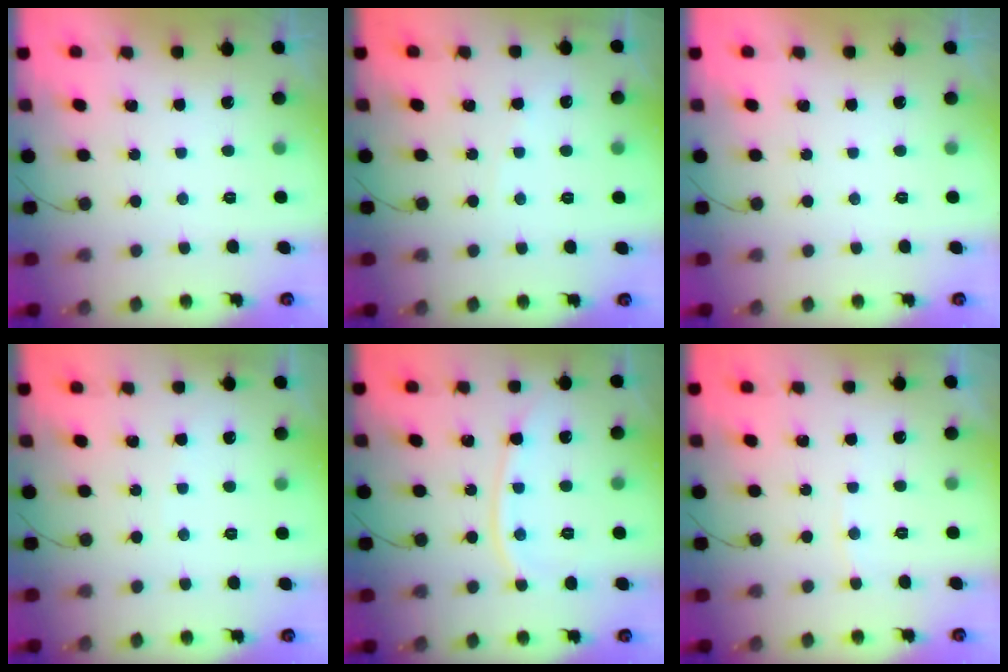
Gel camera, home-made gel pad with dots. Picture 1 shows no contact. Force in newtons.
{"total": 2.3, "press": 2.3, "slide": 0.4}
{"total": 0.0}
{"total": 2.7, "press": 2.7, "slide": 0.3}
{"total": 9.9, "press": 9.8, "slide": 1.3}
{"total": 2.9, "press": 2.9, "slide": 0.3}